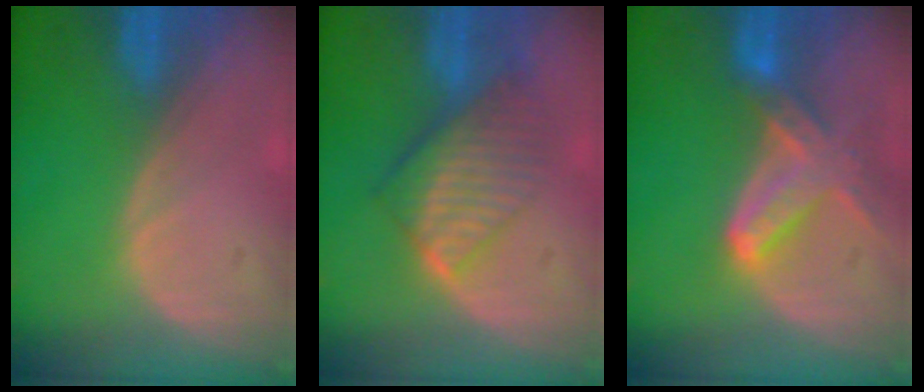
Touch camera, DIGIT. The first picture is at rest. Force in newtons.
{"total": 7.7, "press": 6.9, "slide": 3.5}
{"total": 7.4, "press": 6.7, "slide": 3.2}